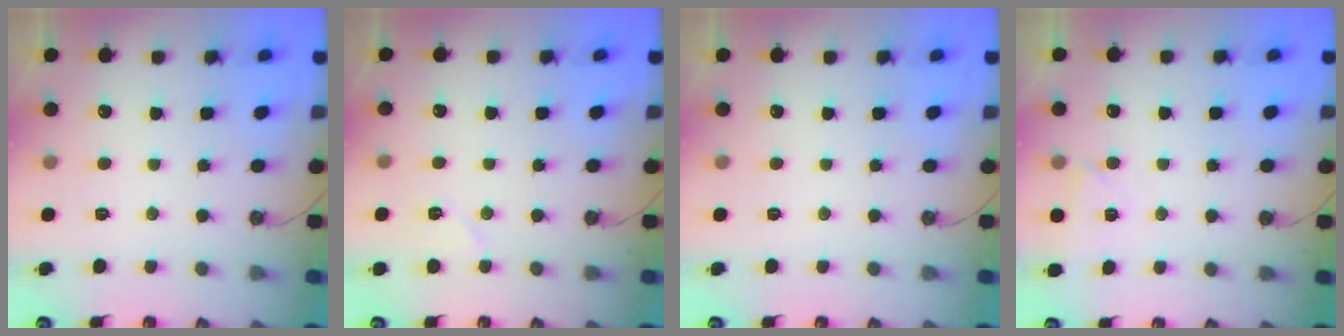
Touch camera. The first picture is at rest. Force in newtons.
{"total": 5.2, "press": 5.1, "slide": 0.9}
{"total": 0.0}
{"total": 2.8, "press": 2.7, "slide": 0.6}